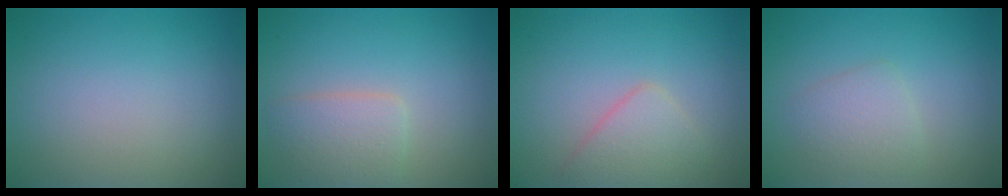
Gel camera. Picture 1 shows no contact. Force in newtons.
{"total": 2.8, "press": 2.8, "slide": 0.0}
{"total": 2.7, "press": 2.7, "slide": 0.1}
{"total": 2.1, "press": 2.1, "slide": 0.1}